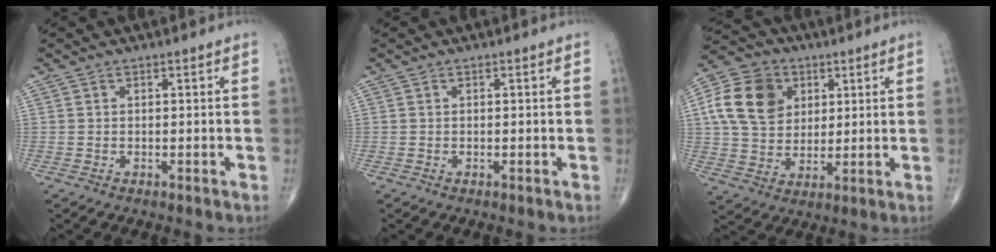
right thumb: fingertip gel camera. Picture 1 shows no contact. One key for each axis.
{"total": 0.0}
{"total": 14.1, "fx": 4.0, "fy": 11.0, "fz": 7.9, "tx": -0.133, "ty": -0.001, "tz": 0.069}